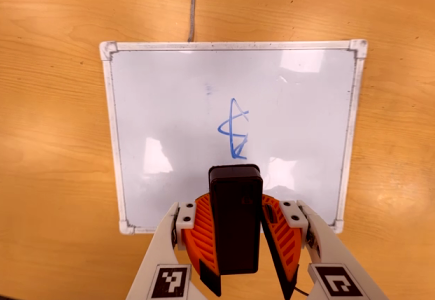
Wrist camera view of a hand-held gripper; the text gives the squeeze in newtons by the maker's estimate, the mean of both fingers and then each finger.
{"total": 7.2, "left": 7.8, "right": 6.6}